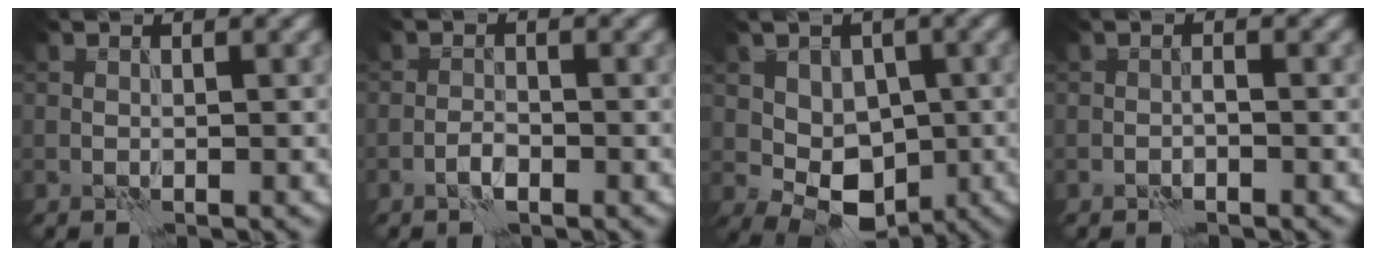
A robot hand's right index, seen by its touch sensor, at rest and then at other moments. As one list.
[{"total": 1.5, "force": [-0.9, 0.6, 1.0], "torque": [-0.018, 0.003, -0.021]}, {"total": 7.1, "force": [-0.8, 5.4, 4.6], "torque": [-0.058, -0.002, -0.016]}, {"total": 0.8, "force": [-0.6, 0.2, 0.5], "torque": [-0.011, 0.004, -0.013]}]